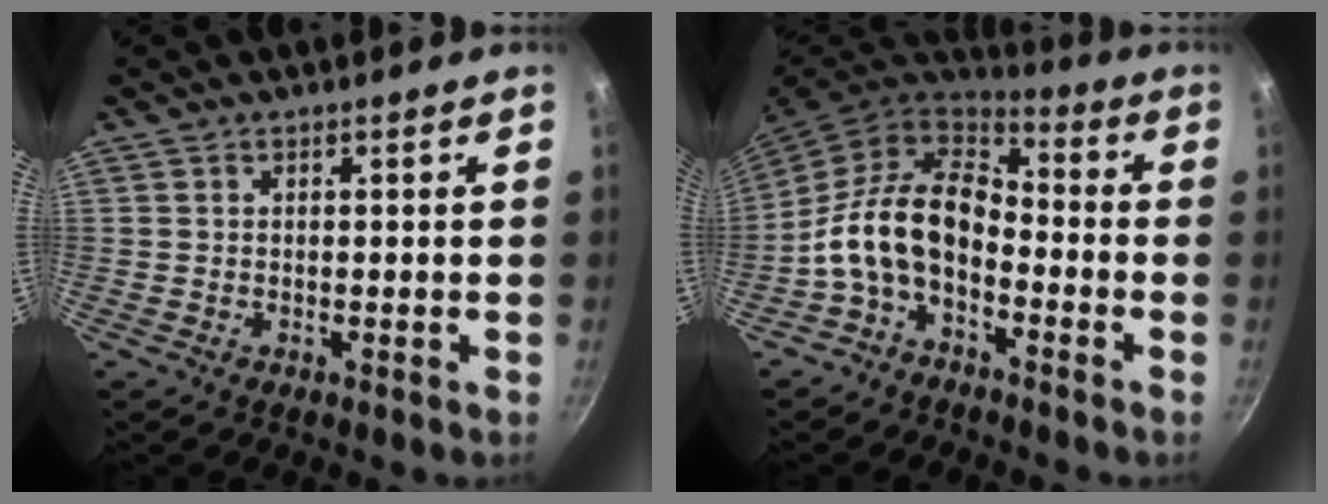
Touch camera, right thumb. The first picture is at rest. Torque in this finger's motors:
{"motor_torque": [0.83, 0.70, 0.95, -0.96, 0.23]}